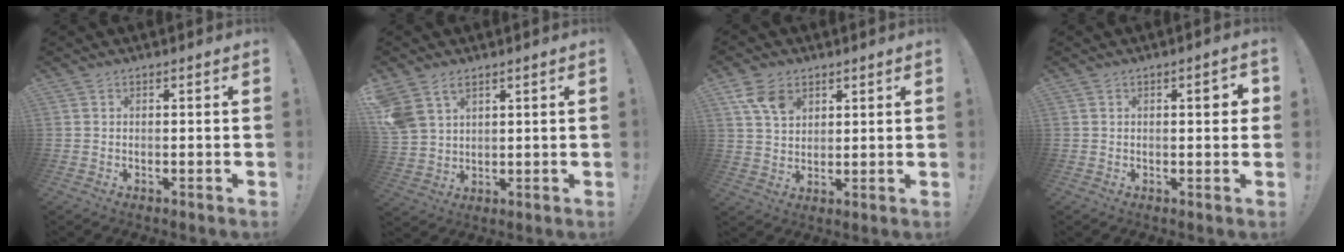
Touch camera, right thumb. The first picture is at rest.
{"total": 6.5, "force": [4.0, 4.3, 2.8], "torque": [-0.060, -0.017, 0.081]}
{"total": 8.6, "force": [4.7, 5.8, 4.3], "torque": [-0.067, -0.013, 0.093]}
{"total": 2.9, "force": [0.5, 0.5, 2.8], "torque": [-0.028, -0.005, 0.001]}